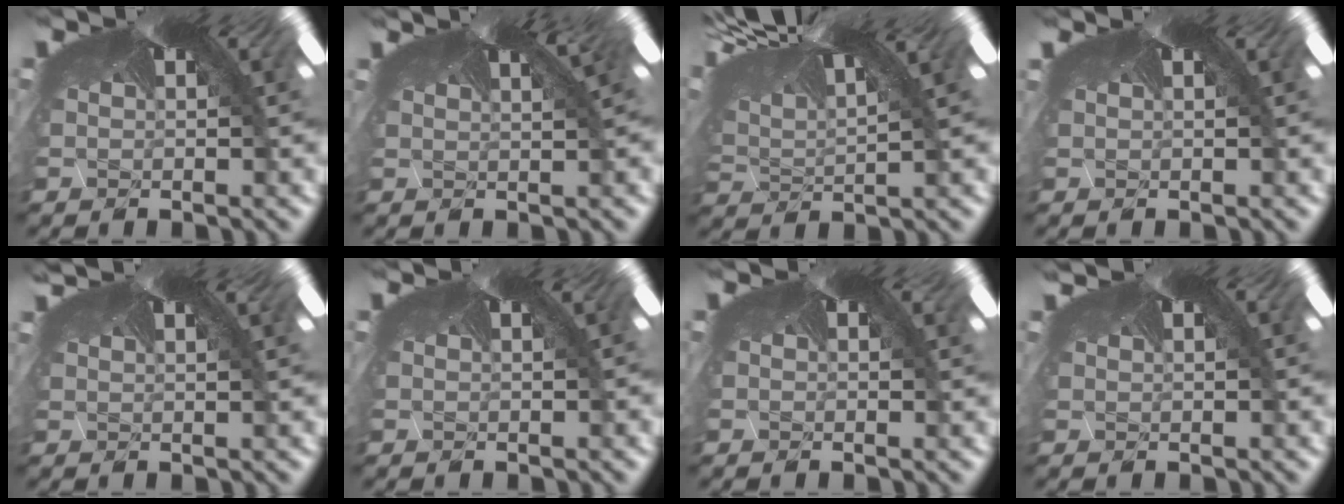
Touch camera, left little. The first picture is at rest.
{"total": 0.7, "force": [0.6, 0.1, 0.4], "torque": [0.004, -0.001, 0.006]}
{"total": 2.3, "force": [-1.3, -0.2, 1.9], "torque": [-0.039, -0.005, -0.008]}
{"total": 0.8, "force": [0.0, -0.3, -0.8], "torque": [0.013, -0.005, 0.003]}
{"total": 0.6, "force": [0.6, 0.0, 0.0], "torque": [-0.010, 0.002, 0.010]}
{"total": 0.7, "force": [-0.3, -0.4, -0.5], "torque": [0.008, -0.004, 0.000]}
{"total": 0.9, "force": [0.4, 0.6, 0.7], "torque": [-0.010, 0.002, 0.006]}
{"total": 0.7, "force": [0.2, 0.0, -0.6], "torque": [0.005, -0.004, 0.006]}